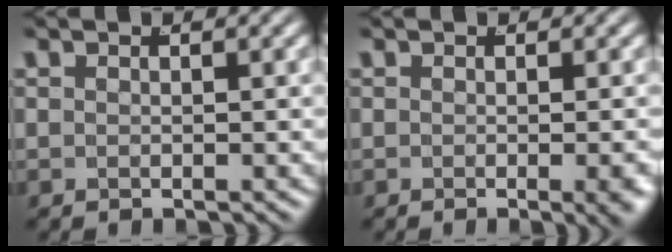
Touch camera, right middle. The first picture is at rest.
{"total": 1.7, "force": [-0.5, -0.2, 1.6], "torque": [-0.019, 0.000, -0.009]}